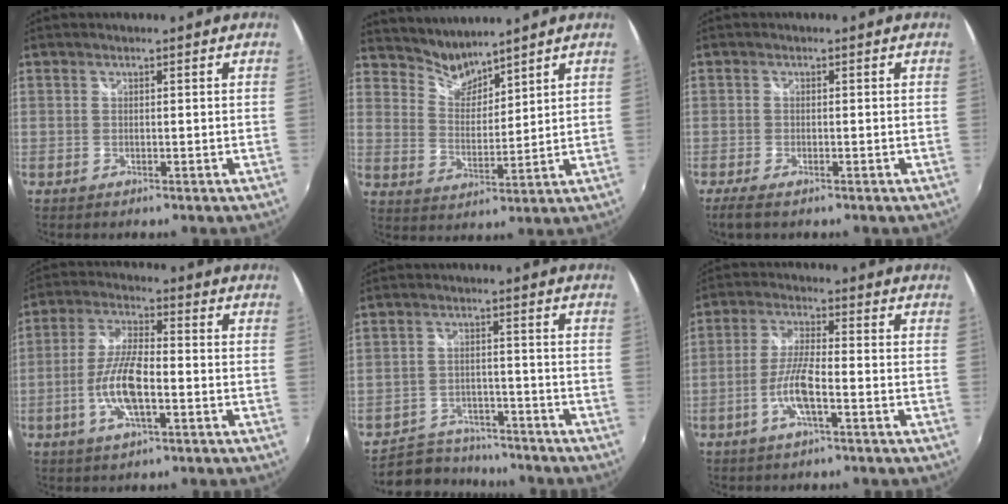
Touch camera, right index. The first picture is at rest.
{"total": 6.1, "force": [5.9, 1.3, 0.6], "torque": [-0.007, -0.008, 0.113]}
{"total": 3.6, "force": [-2.6, 1.0, 2.4], "torque": [-0.054, -0.014, -0.046]}
{"total": 10.0, "force": [-3.1, 2.9, 9.0], "torque": [-0.186, -0.001, -0.062]}
{"total": 9.9, "force": [-8.6, 4.6, 1.7], "torque": [-0.055, 0.015, -0.124]}
{"total": 6.8, "force": [-2.9, 0.8, 6.1], "torque": [-0.127, -0.002, -0.056]}